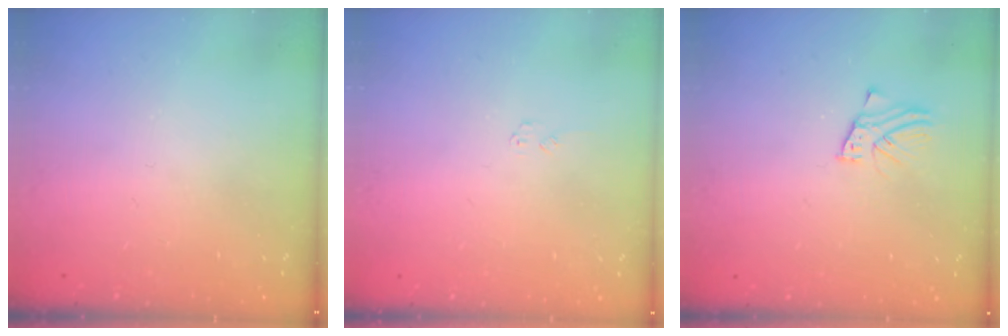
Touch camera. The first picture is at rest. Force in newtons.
{"total": 3.7, "press": 3.7, "slide": 0.2}
{"total": 3.7, "press": 3.7, "slide": 0.2}